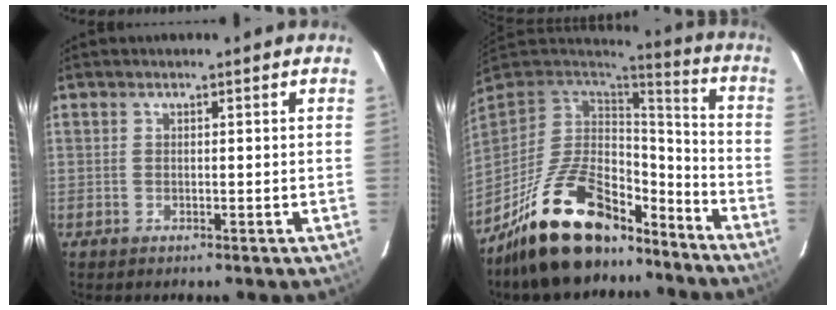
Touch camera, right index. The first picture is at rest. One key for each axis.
{"total": 23.3, "fx": -16.1, "fy": 10.4, "fz": 13.1, "tx": -0.258, "ty": 0.005, "tz": -0.251}